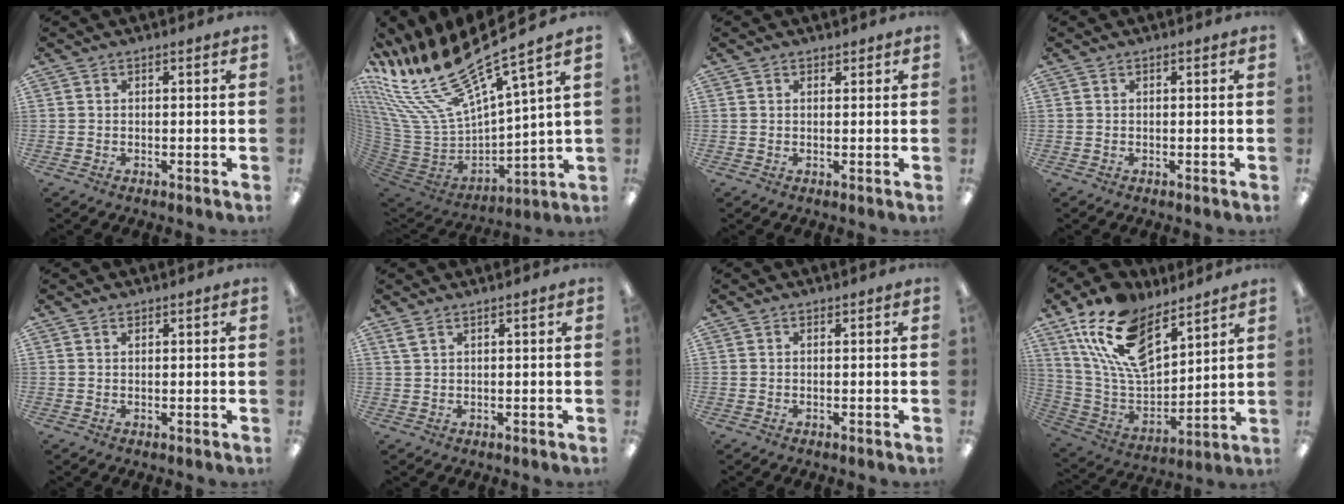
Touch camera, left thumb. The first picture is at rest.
{"total": 25.7, "force": [18.8, 9.2, 15.0], "torque": [-0.286, -0.149, 0.341]}
{"total": 1.0, "force": [0.7, 0.6, 0.1], "torque": [0.006, -0.002, 0.012]}
{"total": 0.0}
{"total": 0.7, "force": [0.6, 0.2, 0.2], "torque": [-0.004, 0.001, 0.012]}
{"total": 1.7, "force": [1.2, 0.3, 1.2], "torque": [-0.027, 0.002, 0.022]}
{"total": 0.0}
{"total": 19.1, "force": [12.0, 9.5, 11.5], "torque": [-0.238, -0.061, 0.219]}